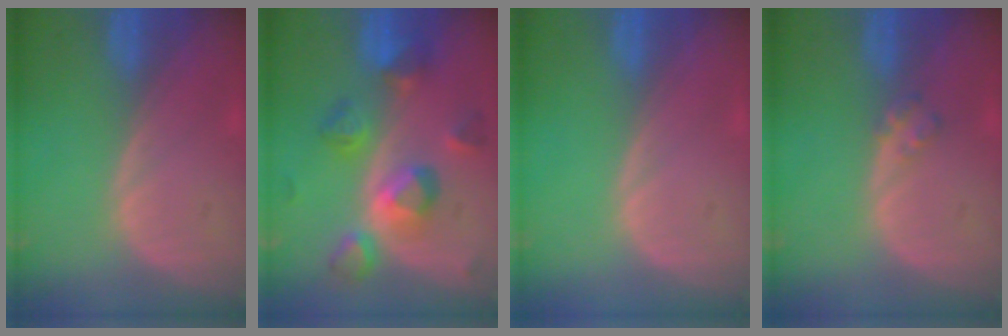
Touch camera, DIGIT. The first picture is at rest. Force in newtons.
{"total": 8.5, "press": 8.5, "slide": 0.4}
{"total": 0.0}
{"total": 1.7, "press": 1.7, "slide": 0.3}